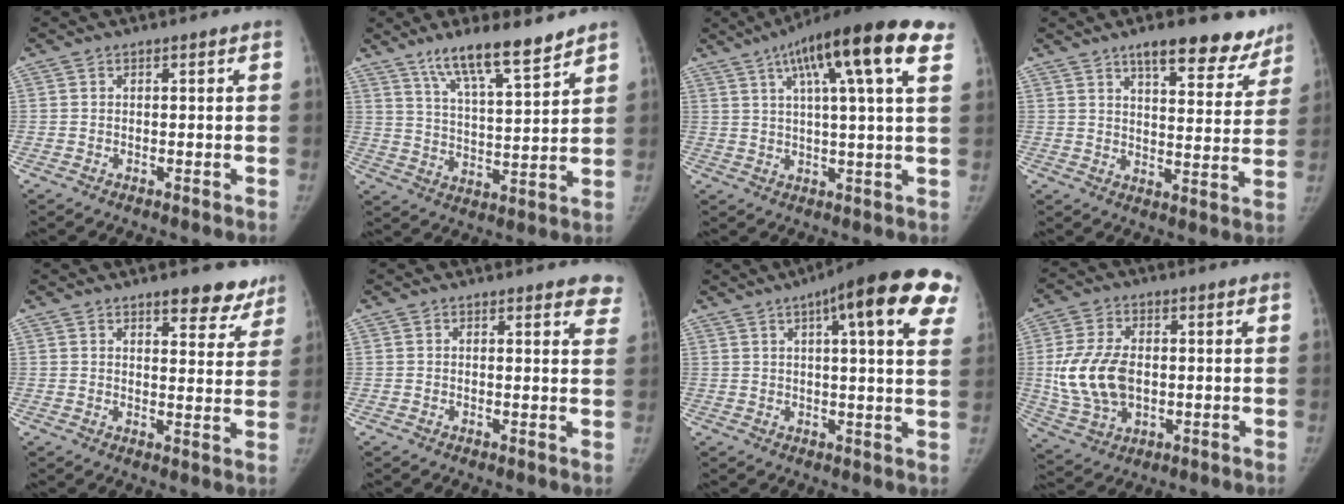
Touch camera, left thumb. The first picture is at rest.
{"total": 12.2, "force": [9.2, 2.2, 7.7], "torque": [-0.120, -0.056, 0.164]}
{"total": 18.2, "force": [8.9, 3.1, 15.6], "torque": [-0.231, 0.003, 0.129]}
{"total": 14.2, "force": [10.6, 5.3, 7.7], "torque": [-0.046, -0.059, 0.140]}
{"total": 8.3, "force": [6.5, 3.4, 3.9], "torque": [-0.009, -0.037, 0.076]}
{"total": 4.8, "force": [4.0, 1.7, 2.1], "torque": [0.008, -0.017, 0.029]}
{"total": 19.5, "force": [9.6, 4.3, 16.4], "torque": [-0.214, -0.002, 0.114]}
{"total": 12.9, "force": [0.0, 8.4, 9.9], "torque": [-0.193, -0.002, 0.011]}